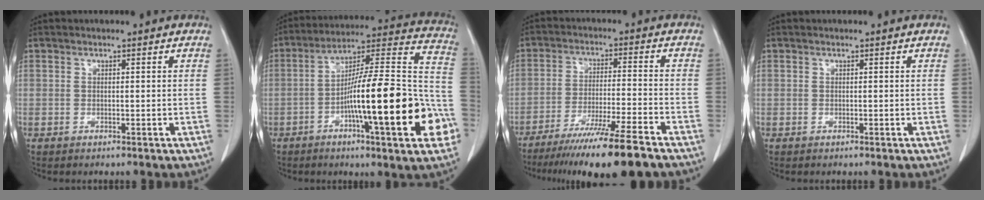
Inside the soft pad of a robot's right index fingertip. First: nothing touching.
{"total": 24.7, "force": [-7.6, 3.0, 23.4], "torque": [-0.290, 0.014, -0.113]}
{"total": 15.3, "force": [-11.9, -0.7, 9.5], "torque": [-0.147, -0.042, -0.191]}
{"total": 0.0}